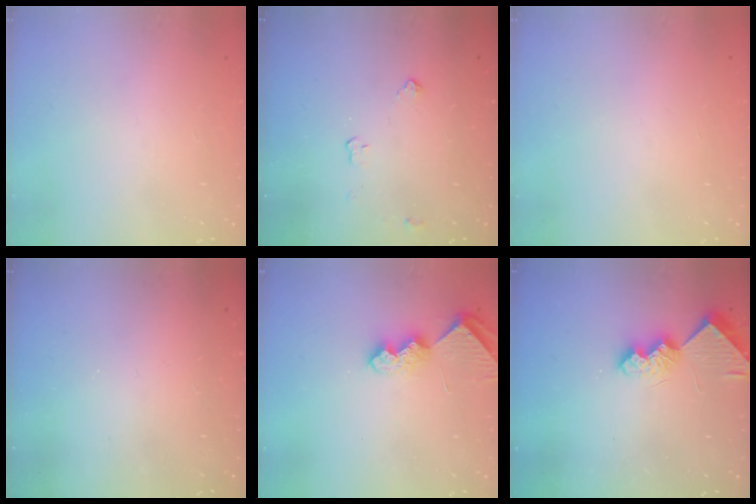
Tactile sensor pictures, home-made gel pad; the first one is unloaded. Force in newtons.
{"total": 3.3, "press": 3.2, "slide": 0.5}
{"total": 0.0}
{"total": 0.0}
{"total": 7.6, "press": 7.6, "slide": 0.2}
{"total": 8.6, "press": 8.6, "slide": 0.1}